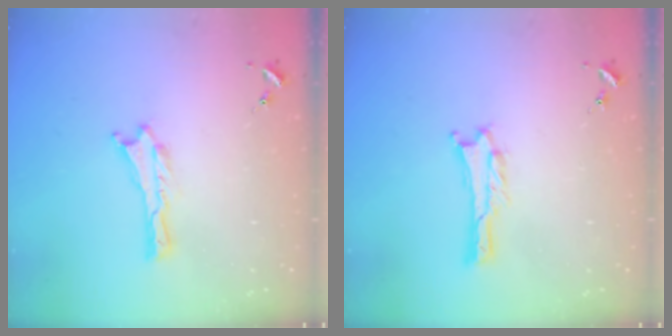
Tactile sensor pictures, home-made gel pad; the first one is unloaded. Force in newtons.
{"total": 0.9, "press": 0.9, "slide": 0.1}